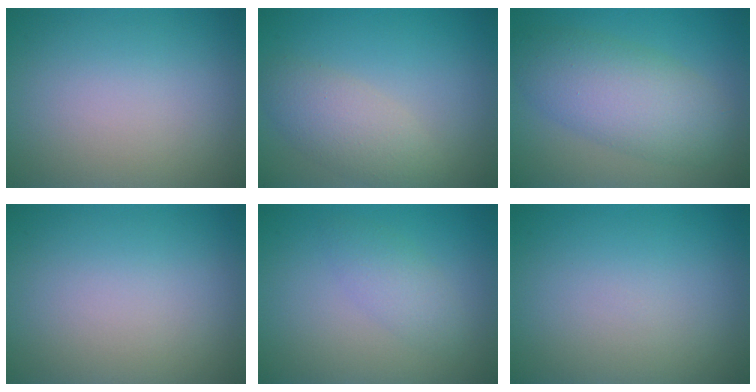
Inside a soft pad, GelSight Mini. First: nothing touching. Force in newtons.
{"total": 3.6, "press": 3.6, "slide": 0.3}
{"total": 6.4, "press": 6.4, "slide": 0.3}
{"total": 0.0}
{"total": 2.0, "press": 2.0, "slide": 0.1}
{"total": 0.0}